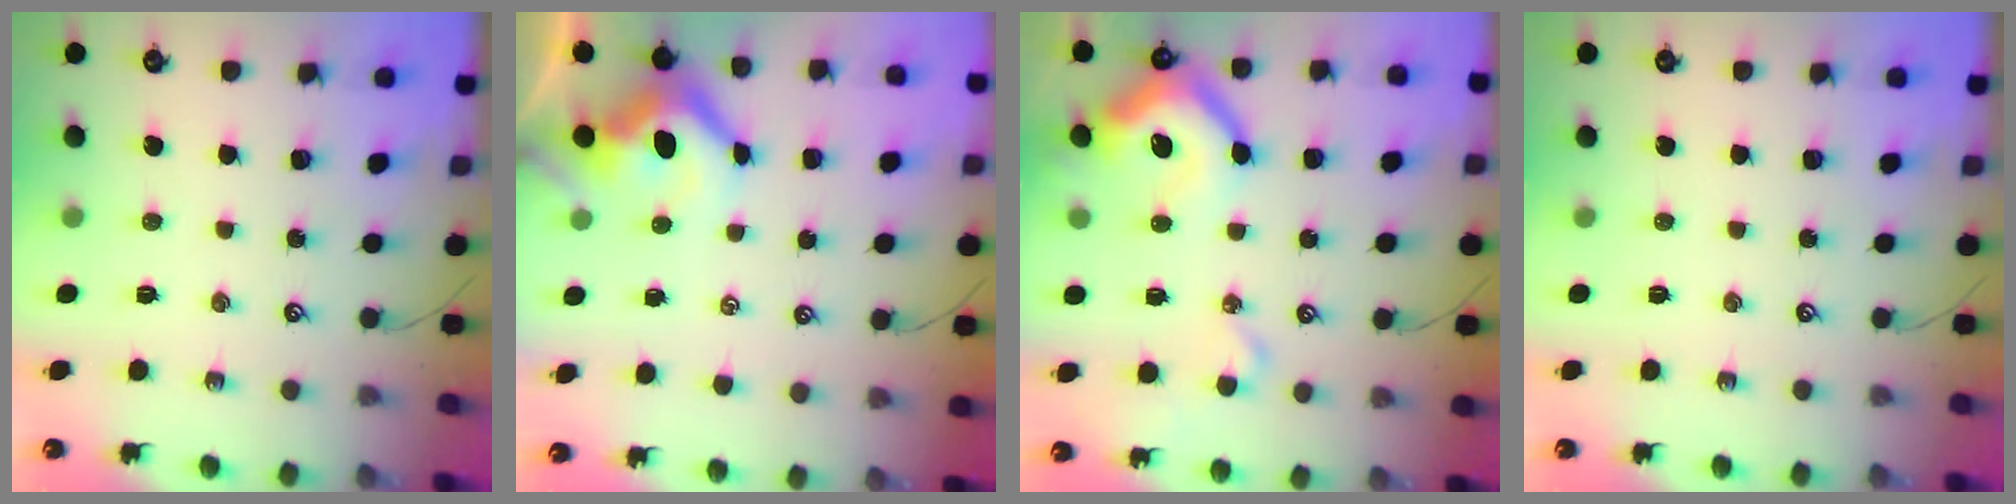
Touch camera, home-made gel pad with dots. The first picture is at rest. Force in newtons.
{"total": 7.2, "press": 7.1, "slide": 1.3}
{"total": 14.1, "press": 13.9, "slide": 2.3}
{"total": 0.0}